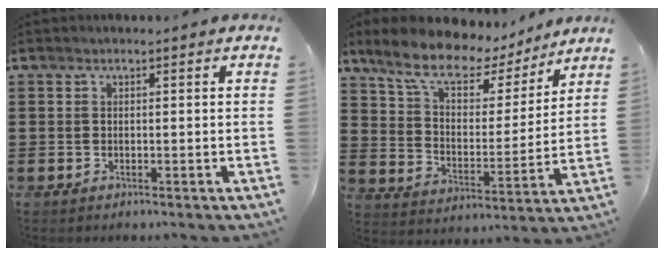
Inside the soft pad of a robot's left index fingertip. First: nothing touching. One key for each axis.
{"total": 10.4, "fx": 8.3, "fy": 3.7, "fz": 5.0, "tx": -0.126, "ty": -0.044, "tz": 0.146}